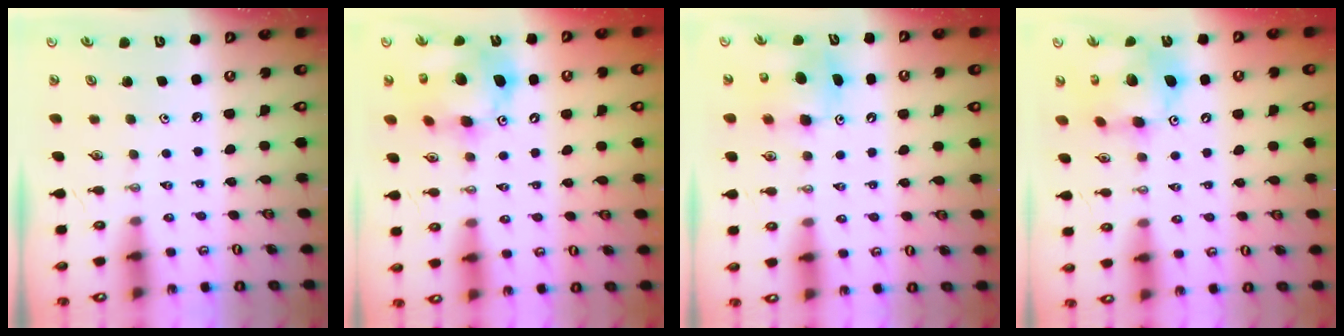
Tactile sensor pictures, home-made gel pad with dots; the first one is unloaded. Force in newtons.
{"total": 15.5, "press": 15.3, "slide": 2.4}
{"total": 9.6, "press": 9.6, "slide": 0.4}
{"total": 13.1, "press": 13.0, "slide": 1.2}